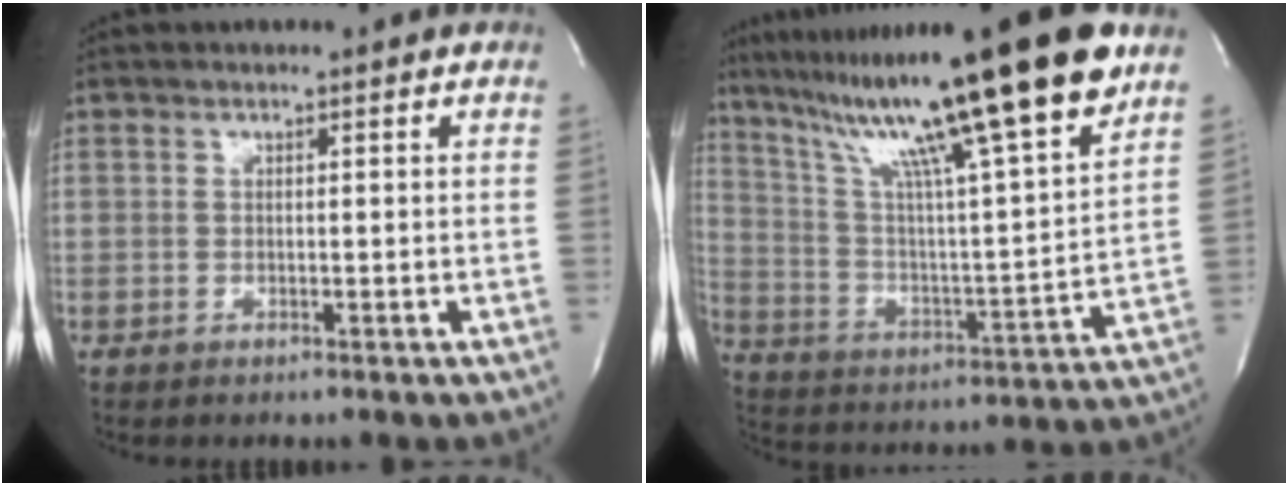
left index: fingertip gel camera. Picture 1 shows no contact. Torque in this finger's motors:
{"motor_torque": [0.28, -0.24, 0.83, 0.15]}